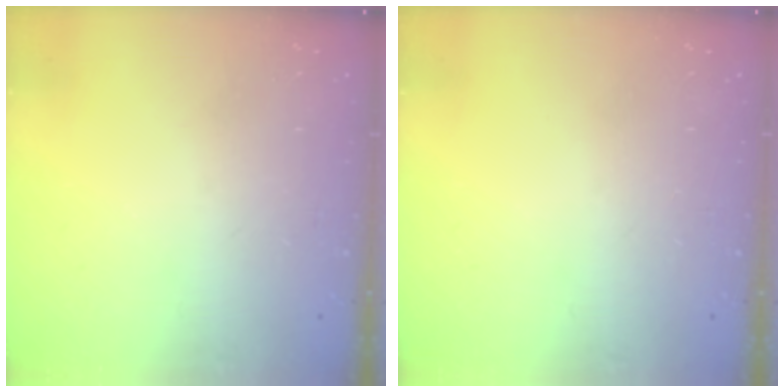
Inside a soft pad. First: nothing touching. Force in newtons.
{"total": 0.0}